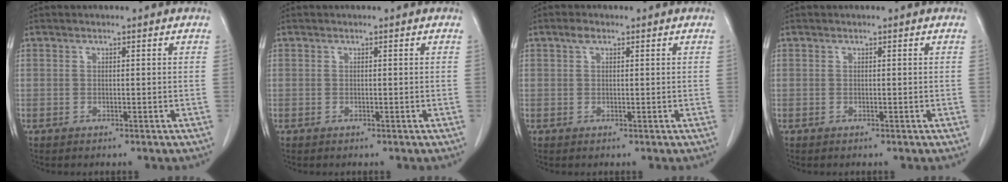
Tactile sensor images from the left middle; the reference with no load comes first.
{"total": 0.0}
{"total": 1.3, "force": [0.8, 0.6, 0.9], "torque": [-0.018, 0.009, 0.013]}
{"total": 0.0}